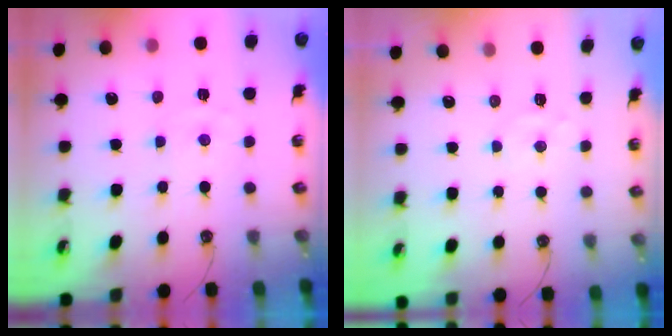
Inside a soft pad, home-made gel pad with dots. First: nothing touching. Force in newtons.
{"total": 6.6, "press": 6.6, "slide": 0.9}